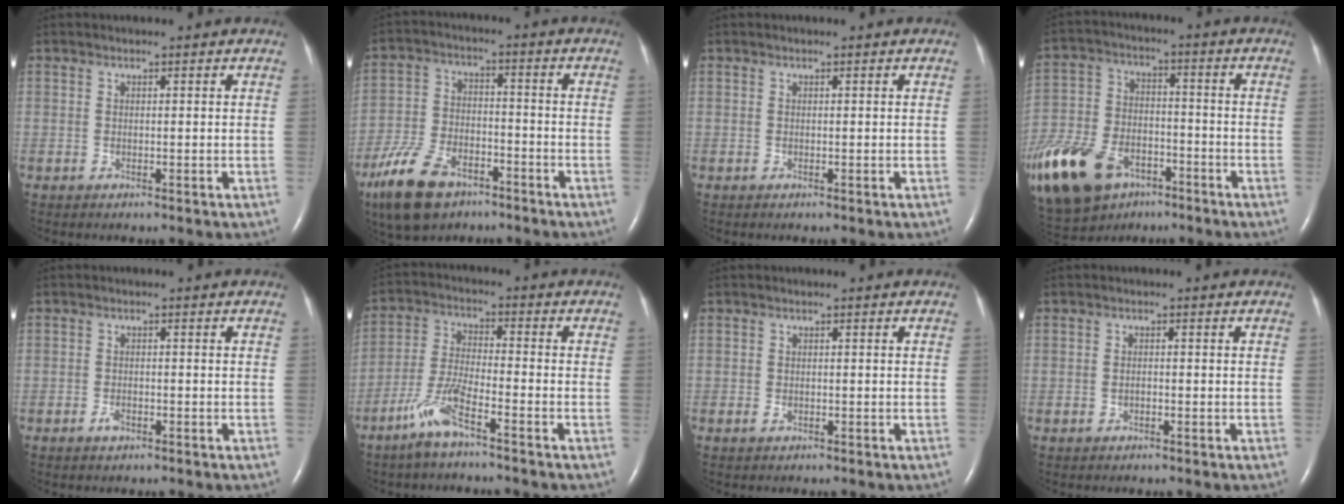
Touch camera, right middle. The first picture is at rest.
{"total": 11.6, "force": [-7.5, 5.5, 6.9], "torque": [-0.154, -0.012, -0.138]}
{"total": 0.0}
{"total": 29.4, "force": [-16.6, 17.8, 16.5], "torque": [-0.468, -0.039, -0.287]}
{"total": 1.4, "force": [-0.9, 0.6, 0.9], "torque": [-0.021, 0.000, -0.014]}
{"total": 7.1, "force": [-4.8, 0.6, 5.2], "torque": [-0.119, -0.008, -0.099]}
{"total": 0.8, "force": [-0.4, 0.5, 0.4], "torque": [-0.012, 0.000, -0.004]}
{"total": 0.8, "force": [-0.3, 0.4, 0.6], "torque": [-0.015, 0.001, -0.005]}